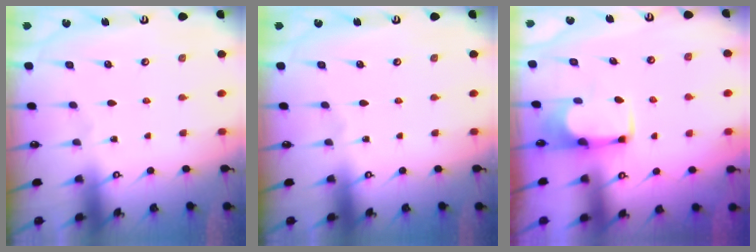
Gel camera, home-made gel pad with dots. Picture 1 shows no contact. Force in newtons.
{"total": 0.0}
{"total": 1.7, "press": 1.4, "slide": 0.9}